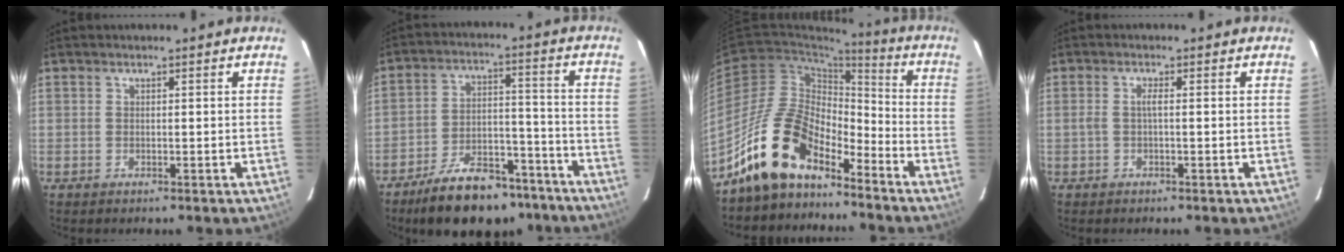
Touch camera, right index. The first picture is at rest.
{"total": 18.5, "force": [-14.8, 7.6, 8.0], "torque": [-0.152, 0.021, -0.207]}
{"total": 14.8, "force": [-11.6, 6.2, 6.8], "torque": [-0.131, 0.016, -0.220]}
{"total": 1.5, "force": [-0.2, 0.0, 1.4], "torque": [-0.027, 0.002, -0.006]}